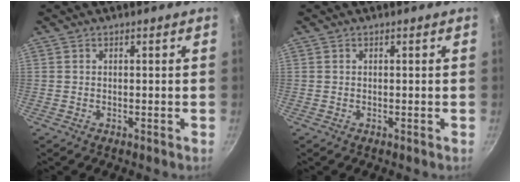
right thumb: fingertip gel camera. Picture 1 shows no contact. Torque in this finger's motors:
{"motor_torque": [-0.01, 0.01, -0.09, -0.09, 0.00]}